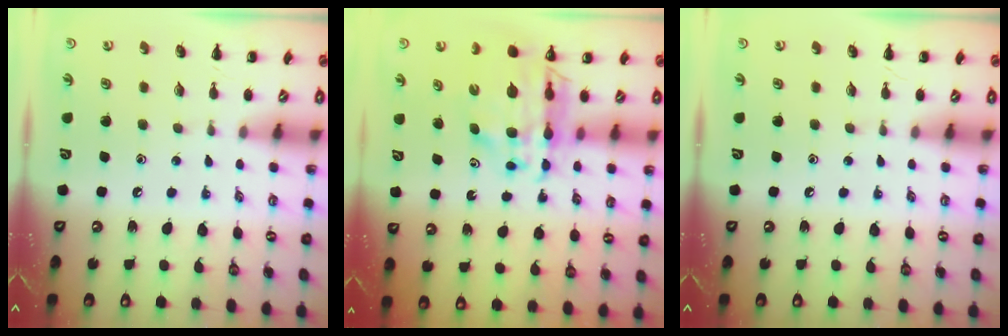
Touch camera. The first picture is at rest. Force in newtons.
{"total": 11.9, "press": 11.4, "slide": 3.2}
{"total": 0.0}